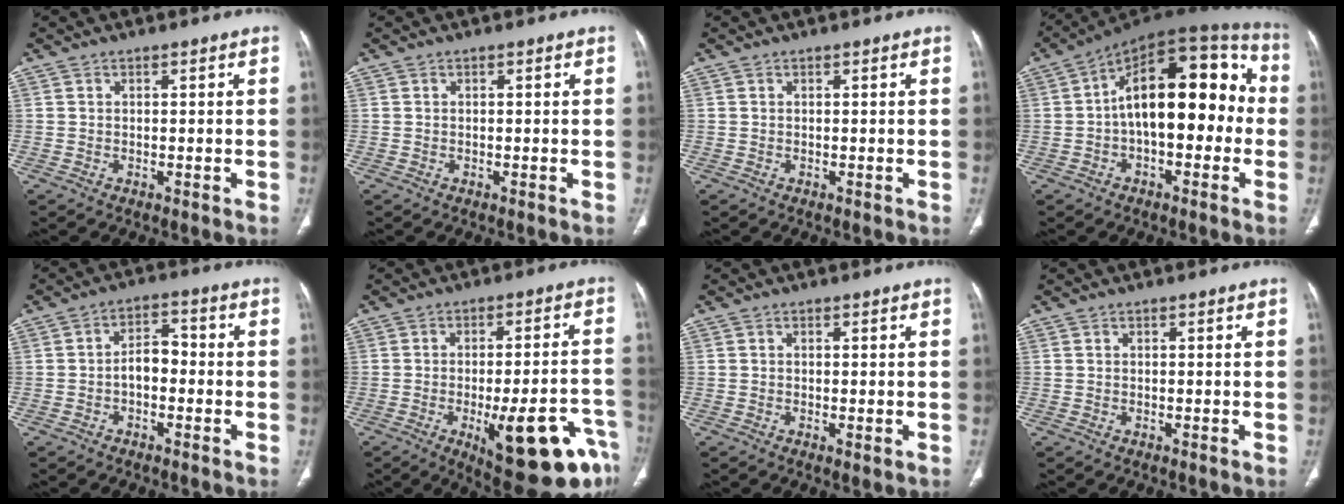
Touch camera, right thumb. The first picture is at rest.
{"total": 0.0}
{"total": 0.0}
{"total": 20.5, "force": [-0.3, 10.7, 17.6], "torque": [-0.230, 0.055, -0.016]}
{"total": 4.9, "force": [-1.2, 3.0, 3.7], "torque": [-0.045, 0.027, -0.030]}
{"total": 20.1, "force": [-9.1, 5.7, 16.9], "torque": [-0.154, 0.031, -0.109]}
{"total": 1.3, "force": [-0.4, 0.2, 1.2], "torque": [-0.022, -0.006, -0.005]}
{"total": 0.0}